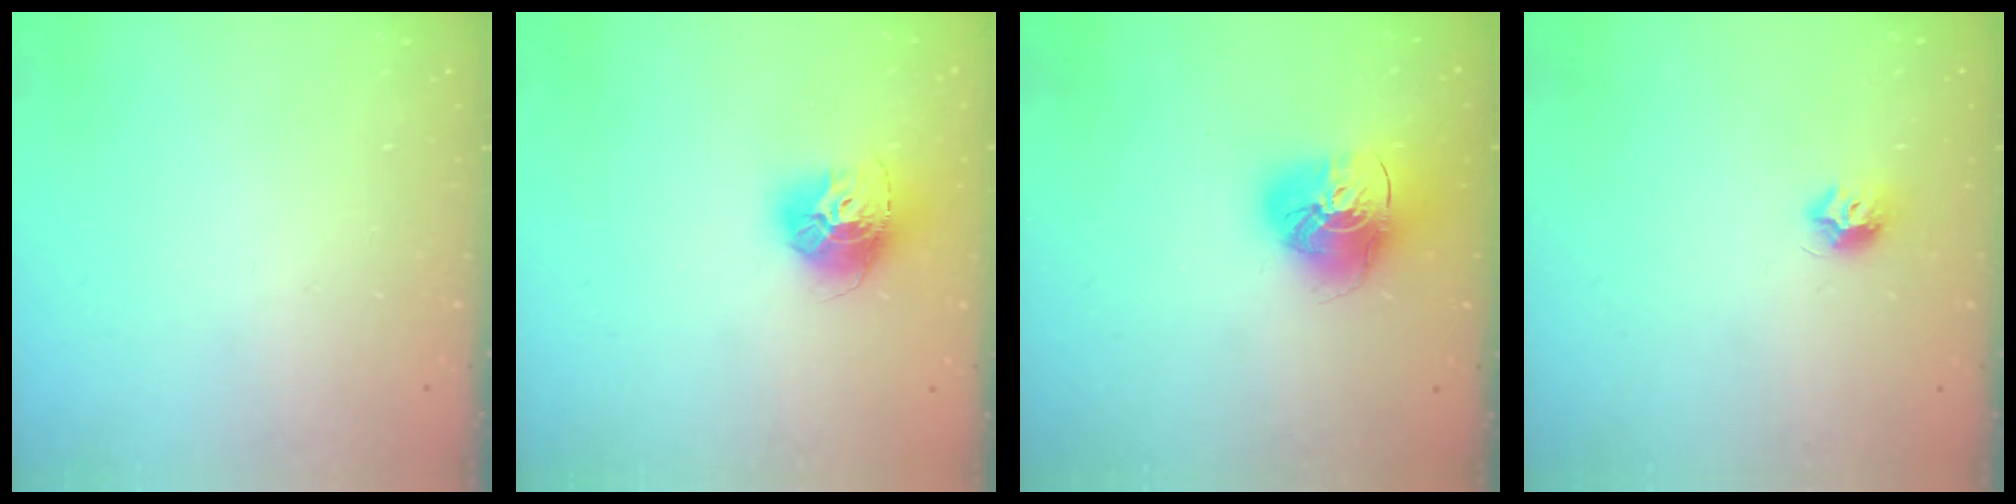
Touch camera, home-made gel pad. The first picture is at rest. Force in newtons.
{"total": 13.6, "press": 13.5, "slide": 1.4}
{"total": 15.6, "press": 15.5, "slide": 1.7}
{"total": 8.2, "press": 8.2, "slide": 0.7}